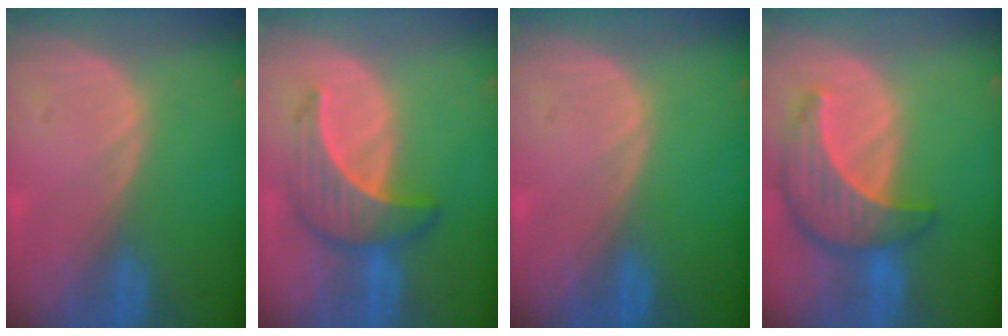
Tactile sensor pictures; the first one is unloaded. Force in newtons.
{"total": 6.5, "press": 6.4, "slide": 1.2}
{"total": 0.0}
{"total": 8.7, "press": 7.8, "slide": 3.8}